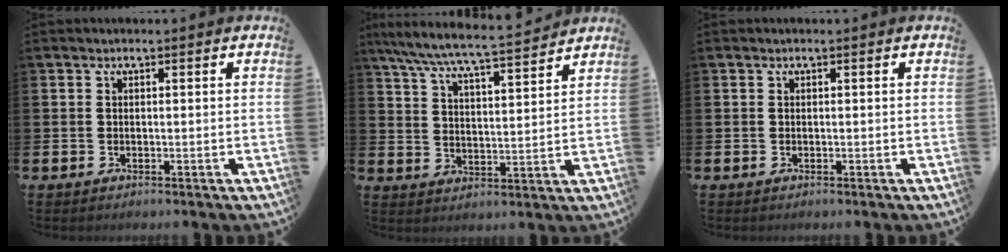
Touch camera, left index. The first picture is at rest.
{"total": 7.2, "force": [6.8, 0.0, 2.4], "torque": [-0.074, -0.050, 0.117]}
{"total": 0.0}